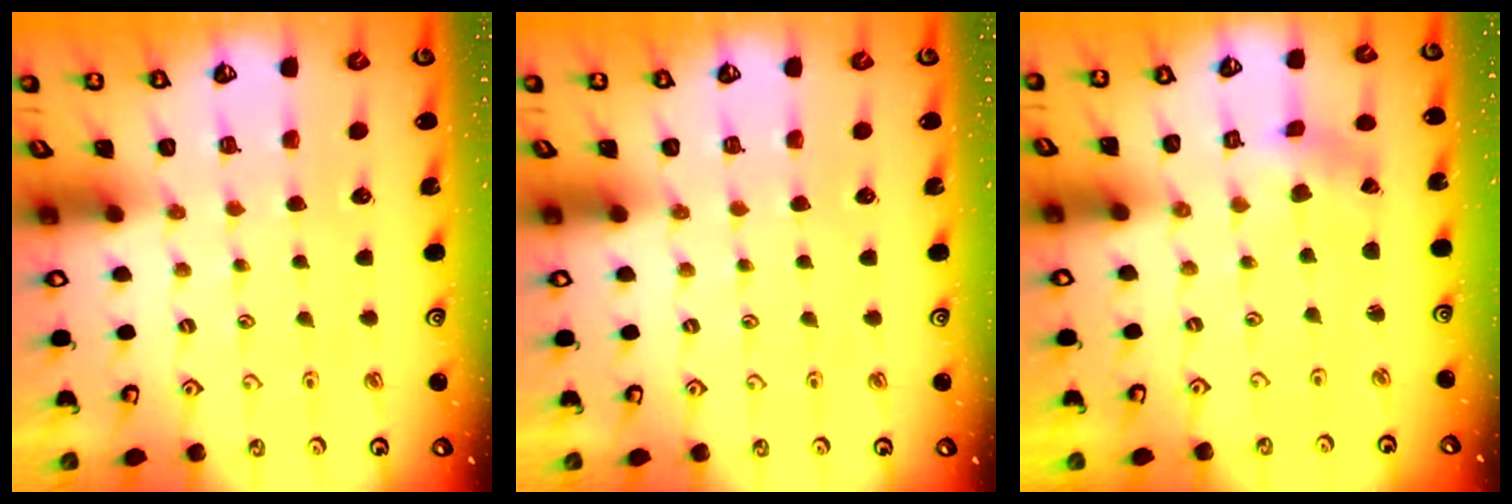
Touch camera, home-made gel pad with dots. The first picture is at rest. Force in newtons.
{"total": 0.0}
{"total": 1.5, "press": 1.5, "slide": 0.2}